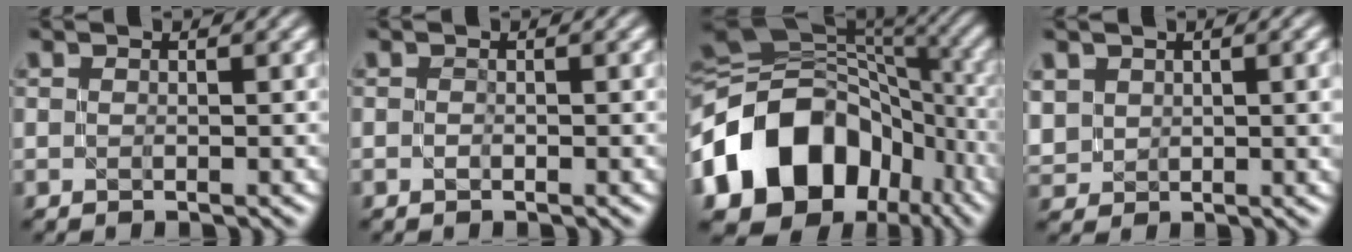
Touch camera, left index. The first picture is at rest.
{"total": 0.0}
{"total": 15.9, "force": [-5.7, 11.9, 8.9], "torque": [-0.166, 0.004, -0.115]}
{"total": 5.0, "force": [1.5, 3.7, 3.1], "torque": [-0.076, -0.001, 0.031]}